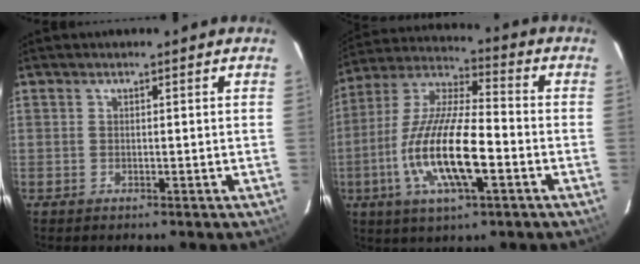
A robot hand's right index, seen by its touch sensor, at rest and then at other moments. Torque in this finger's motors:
{"motor_torque": [1.36, -0.78, 1.05, 0.21]}